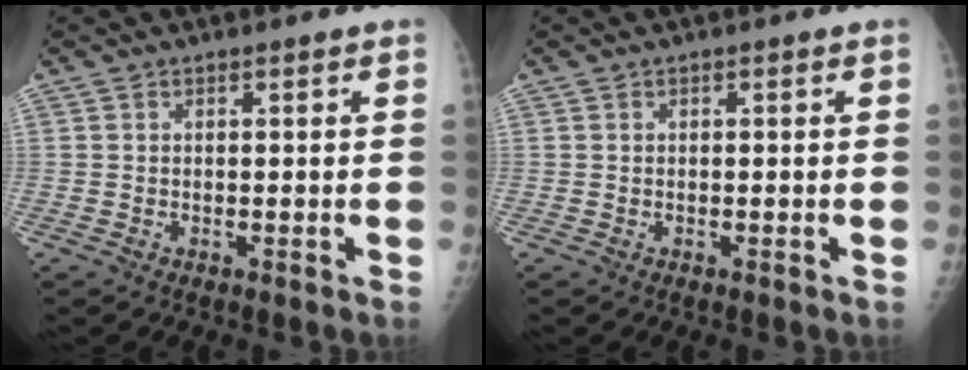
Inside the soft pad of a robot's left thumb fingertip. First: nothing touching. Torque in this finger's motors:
{"motor_torque": [0.01, 0.03, -0.08, -0.07, 0.00]}